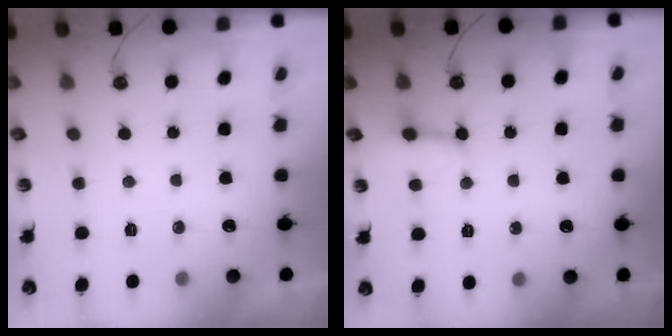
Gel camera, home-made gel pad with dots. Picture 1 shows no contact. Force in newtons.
{"total": 2.8, "press": 2.8, "slide": 0.2}